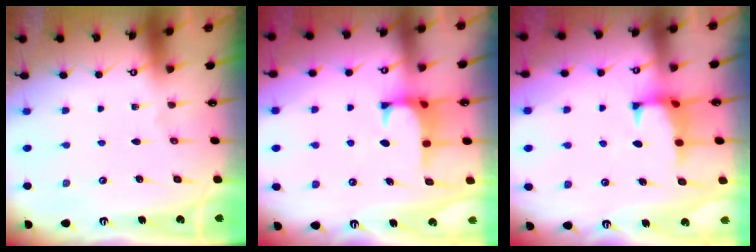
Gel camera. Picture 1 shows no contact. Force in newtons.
{"total": 1.2, "press": 1.1, "slide": 0.6}
{"total": 1.6, "press": 1.5, "slide": 0.6}